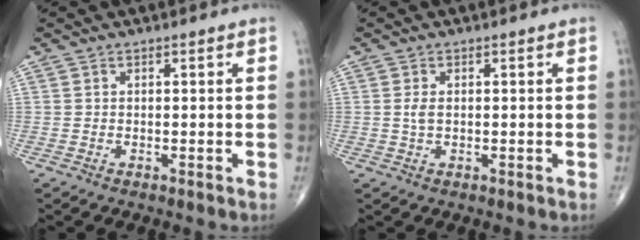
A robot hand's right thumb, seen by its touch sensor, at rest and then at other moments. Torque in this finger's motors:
{"motor_torque": [0.00, 0.00, 0.23, 0.23, 0.00]}